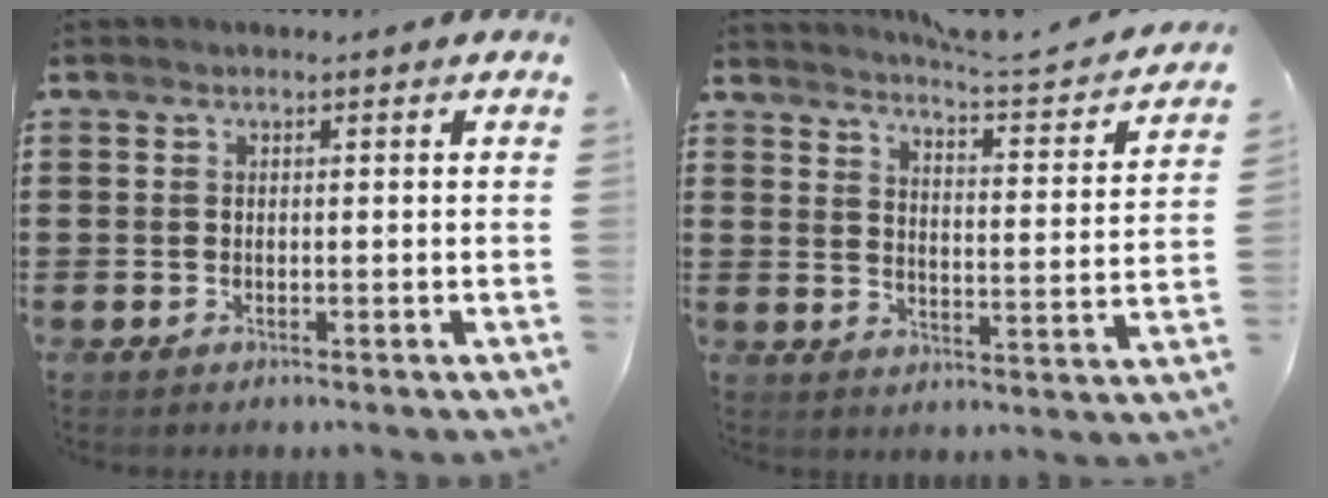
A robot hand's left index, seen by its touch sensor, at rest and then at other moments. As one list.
[{"total": 3.5, "force": [3.3, -0.7, 1.0], "torque": [-0.033, -0.036, 0.046]}]